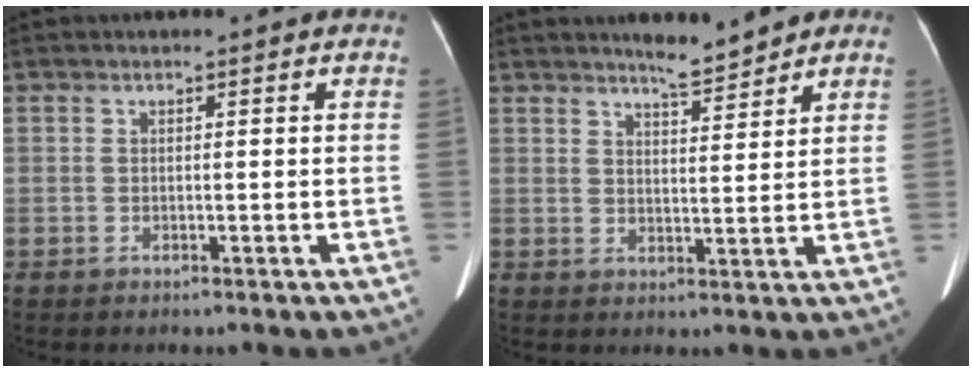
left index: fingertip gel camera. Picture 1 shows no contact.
{"total": 4.6, "force": [4.2, 0.7, 1.9], "torque": [-0.030, -0.004, 0.066]}